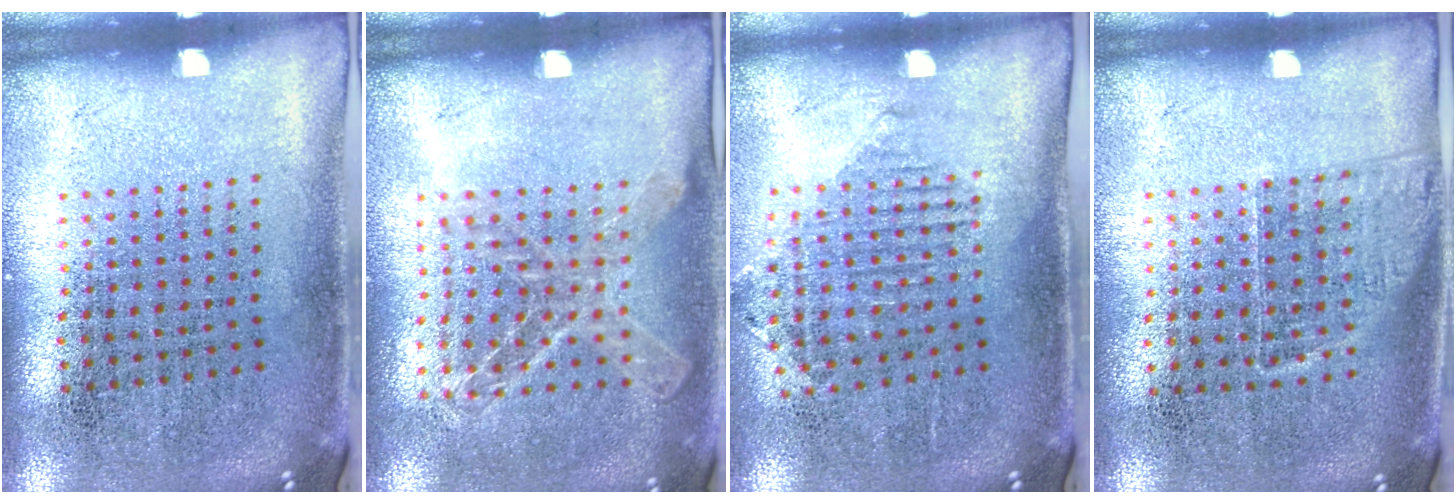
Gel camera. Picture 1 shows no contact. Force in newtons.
{"total": 1.2, "press": 1.1, "slide": 0.2}
{"total": 1.1, "press": 0.9, "slide": 0.5}
{"total": 1.2, "press": 0.9, "slide": 0.7}